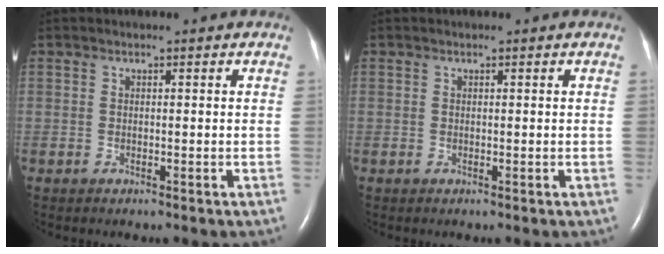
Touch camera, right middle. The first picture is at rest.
{"total": 0.0}